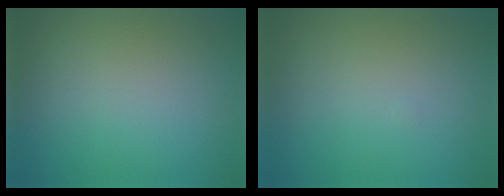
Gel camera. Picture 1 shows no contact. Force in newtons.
{"total": 0.0}